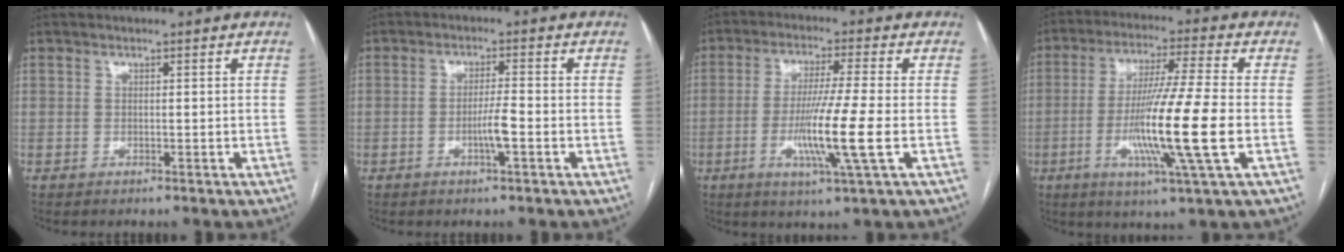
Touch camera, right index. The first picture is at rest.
{"total": 3.6, "force": [-1.2, 0.0, 3.4], "torque": [-0.063, -0.003, -0.023]}
{"total": 10.4, "force": [-2.4, -1.1, 10.1], "torque": [-0.192, -0.020, -0.047]}
{"total": 14.6, "force": [-3.0, -1.2, 14.2], "torque": [-0.270, -0.020, -0.063]}